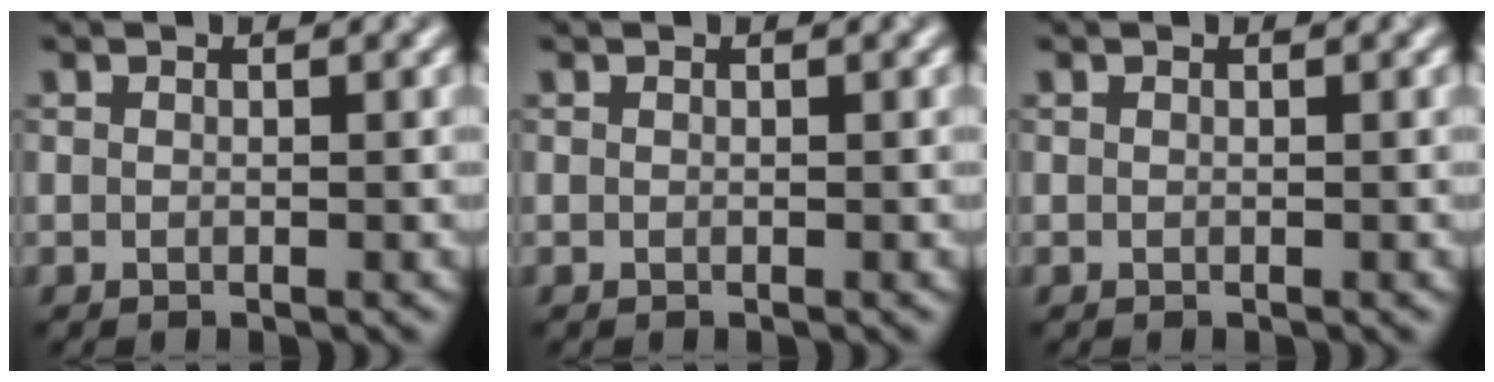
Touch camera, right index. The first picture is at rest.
{"total": 0.0}
{"total": 0.0}